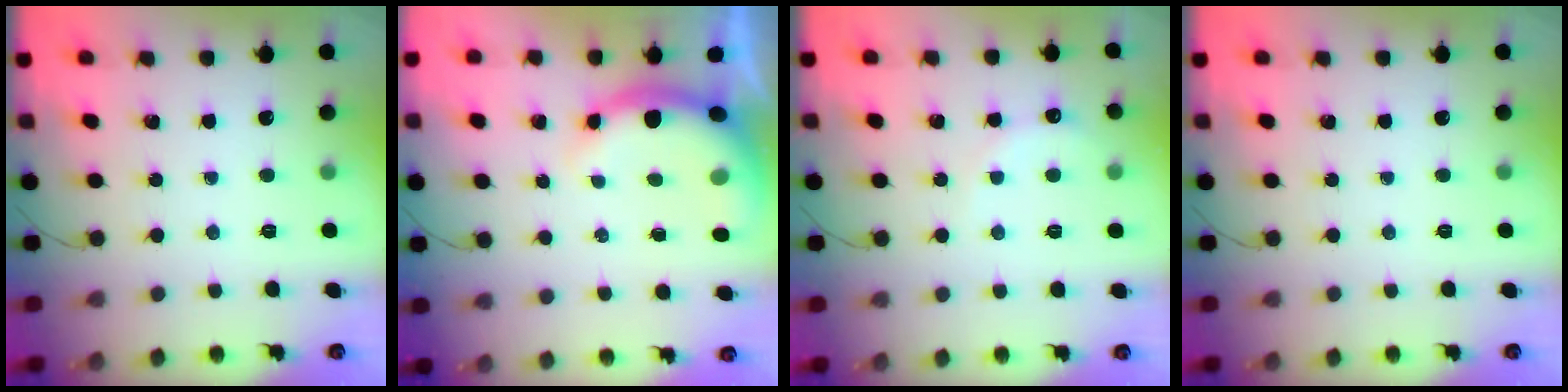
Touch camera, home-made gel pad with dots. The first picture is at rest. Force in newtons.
{"total": 7.5, "press": 7.3, "slide": 1.6}
{"total": 3.3, "press": 3.2, "slide": 0.9}
{"total": 0.0}